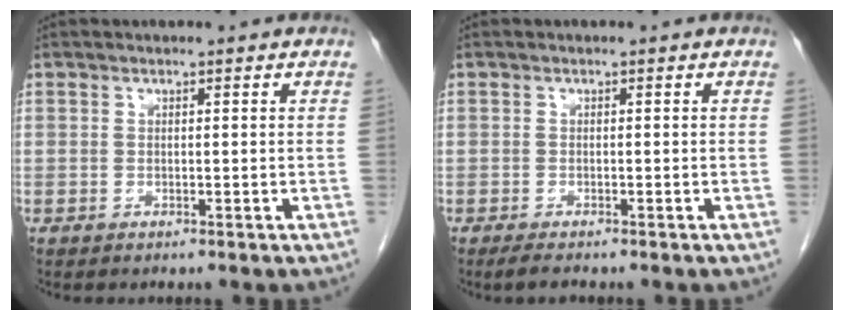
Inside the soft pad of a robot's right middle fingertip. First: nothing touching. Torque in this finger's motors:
{"motor_torque": [0.24, 0.02, -0.02, 0.02]}